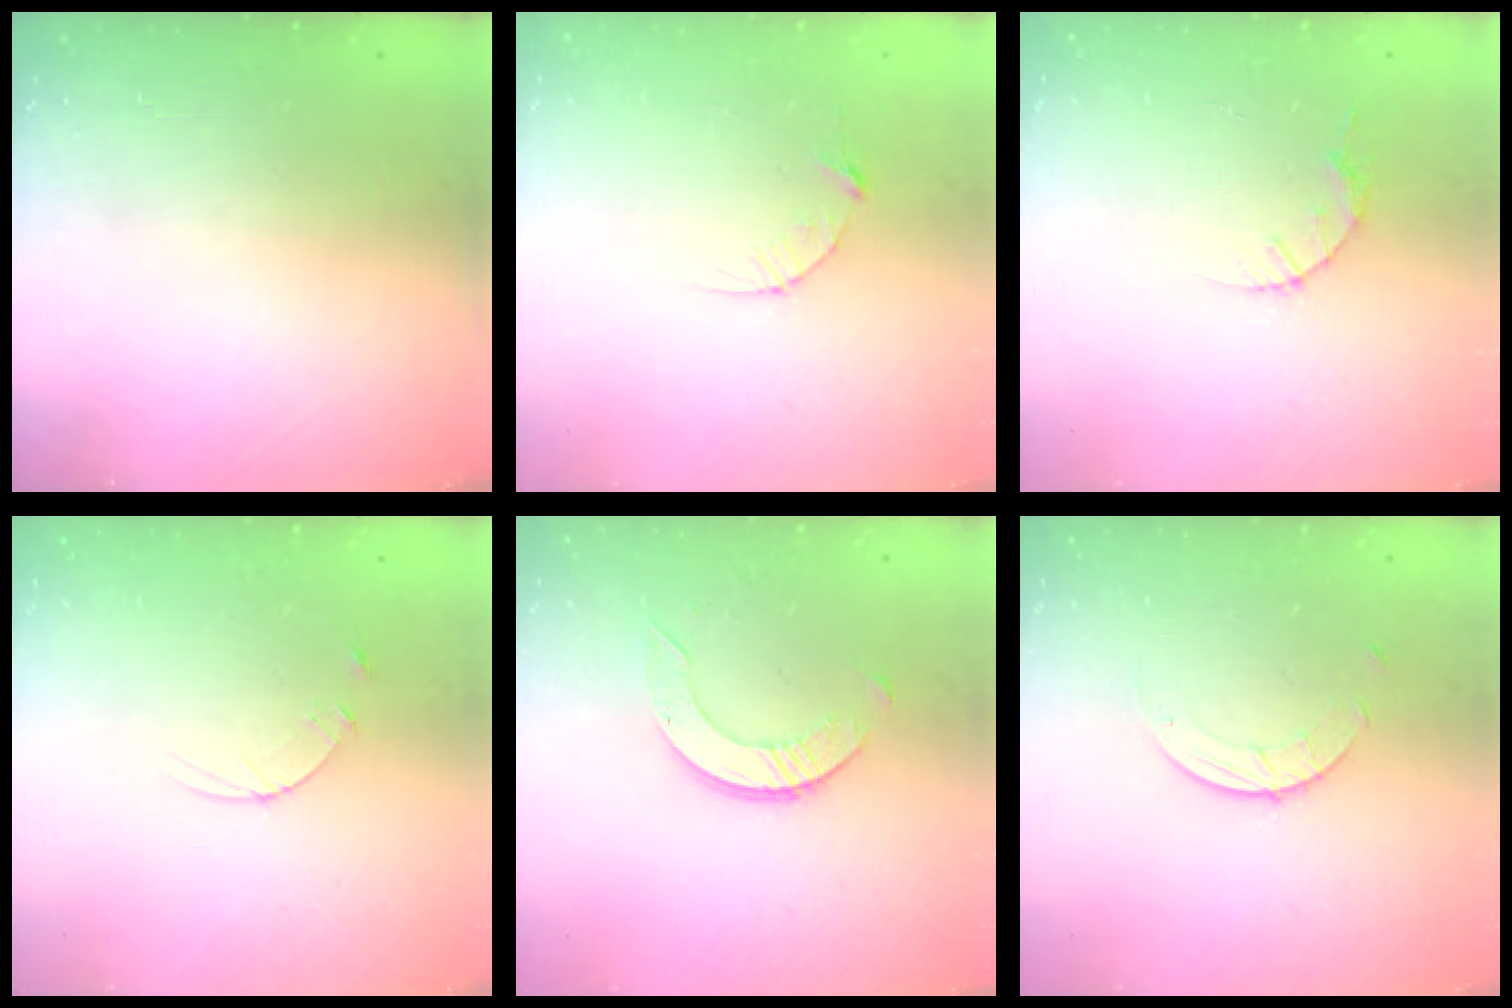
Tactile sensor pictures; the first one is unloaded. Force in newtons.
{"total": 4.4, "press": 4.4, "slide": 0.6}
{"total": 4.1, "press": 4.1, "slide": 0.5}
{"total": 3.6, "press": 3.6, "slide": 0.5}
{"total": 5.3, "press": 5.3, "slide": 0.5}
{"total": 3.8, "press": 3.8, "slide": 0.3}